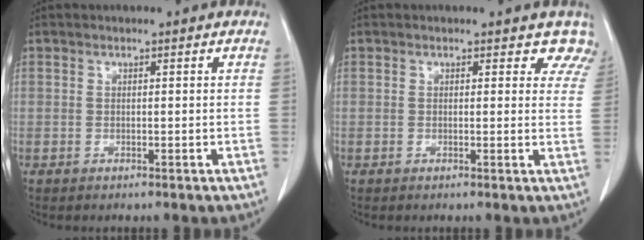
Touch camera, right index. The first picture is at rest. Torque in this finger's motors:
{"motor_torque": [0.03, 0.06, 0.01, 0.00]}